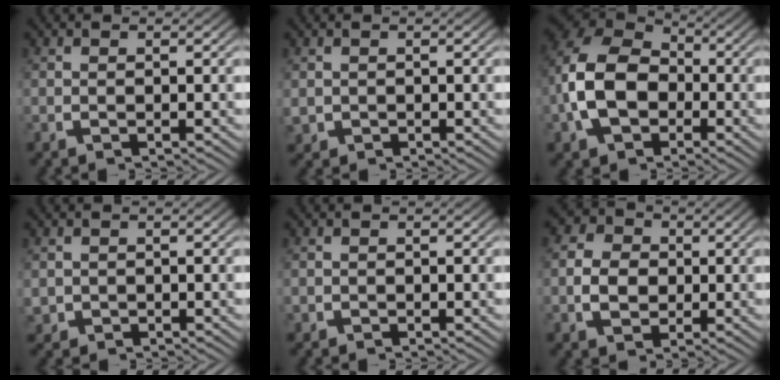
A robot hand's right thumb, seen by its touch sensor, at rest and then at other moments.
{"total": 1.6, "force": [0.0, 1.5, 0.5], "torque": [-0.015, -0.010, 0.008]}
{"total": 12.2, "force": [-0.7, 9.2, 8.0], "torque": [-0.183, -0.030, 0.002]}
{"total": 1.9, "force": [0.0, 1.8, 0.5], "torque": [-0.019, -0.015, 0.008]}
{"total": 0.6, "force": [0.1, 0.6, 0.1], "torque": [-0.001, -0.006, 0.004]}
{"total": 6.2, "force": [0.2, 5.2, 3.4], "torque": [-0.064, -0.017, 0.006]}